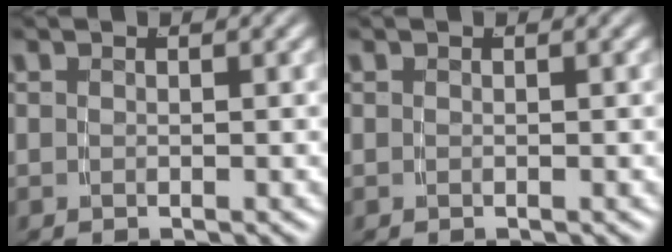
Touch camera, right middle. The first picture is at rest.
{"total": 0.0}